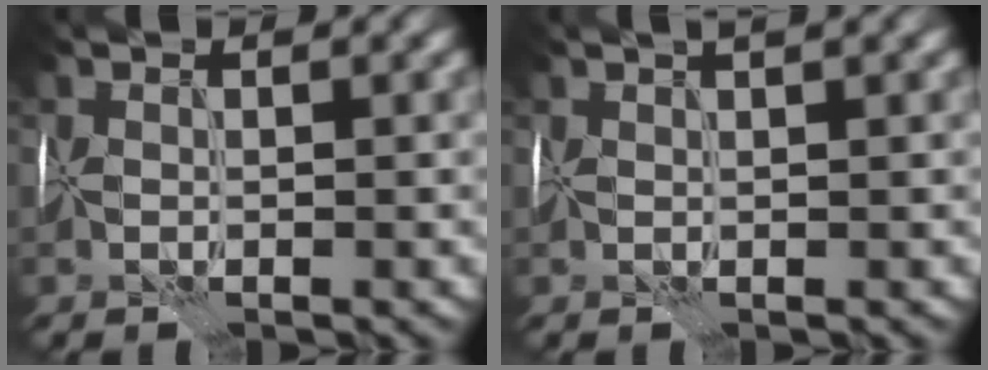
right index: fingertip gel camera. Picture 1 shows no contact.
{"total": 2.1, "force": [1.2, 0.4, 1.7], "torque": [-0.024, 0.016, 0.014]}